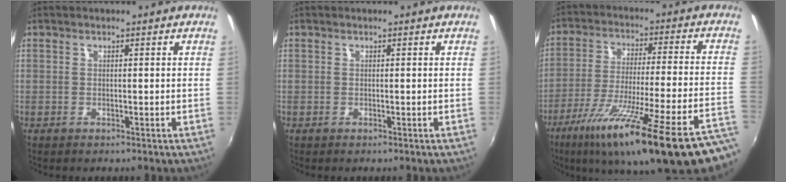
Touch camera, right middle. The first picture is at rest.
{"total": 0.0}
{"total": 29.7, "force": [-21.1, 2.8, 20.8], "torque": [-0.323, -0.098, -0.312]}